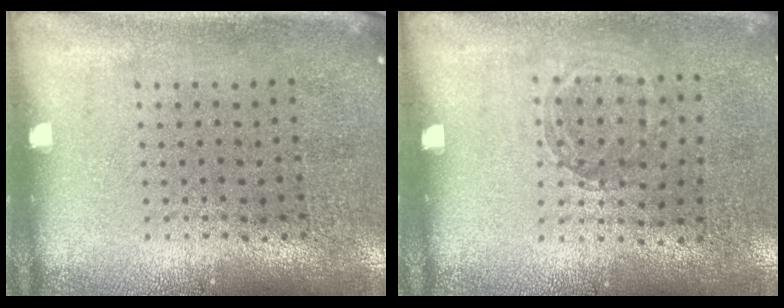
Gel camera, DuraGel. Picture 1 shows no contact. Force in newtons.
{"total": 0.8, "press": 0.8, "slide": 0.1}